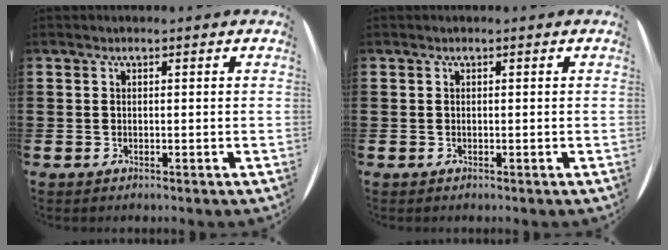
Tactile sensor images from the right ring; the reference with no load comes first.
{"total": 0.0}